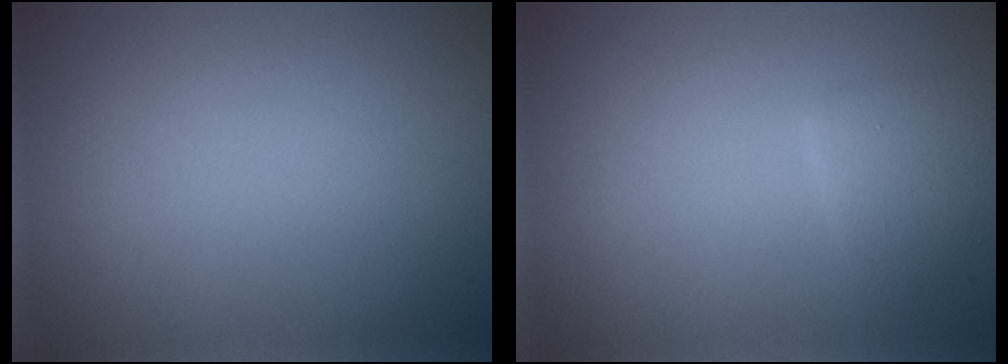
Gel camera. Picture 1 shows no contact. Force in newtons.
{"total": 1.7, "press": 1.7, "slide": 0.0}